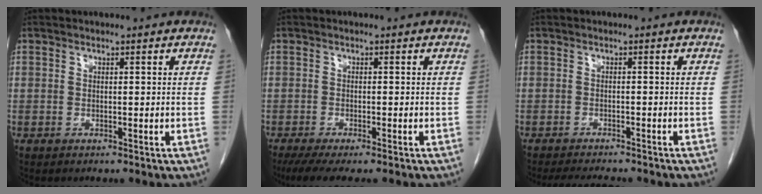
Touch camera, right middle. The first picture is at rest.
{"total": 6.4, "force": [-4.9, 0.9, 4.0], "torque": [-0.058, -0.015, -0.078]}
{"total": 6.2, "force": [-5.6, 1.1, 2.4], "torque": [-0.032, -0.009, -0.082]}